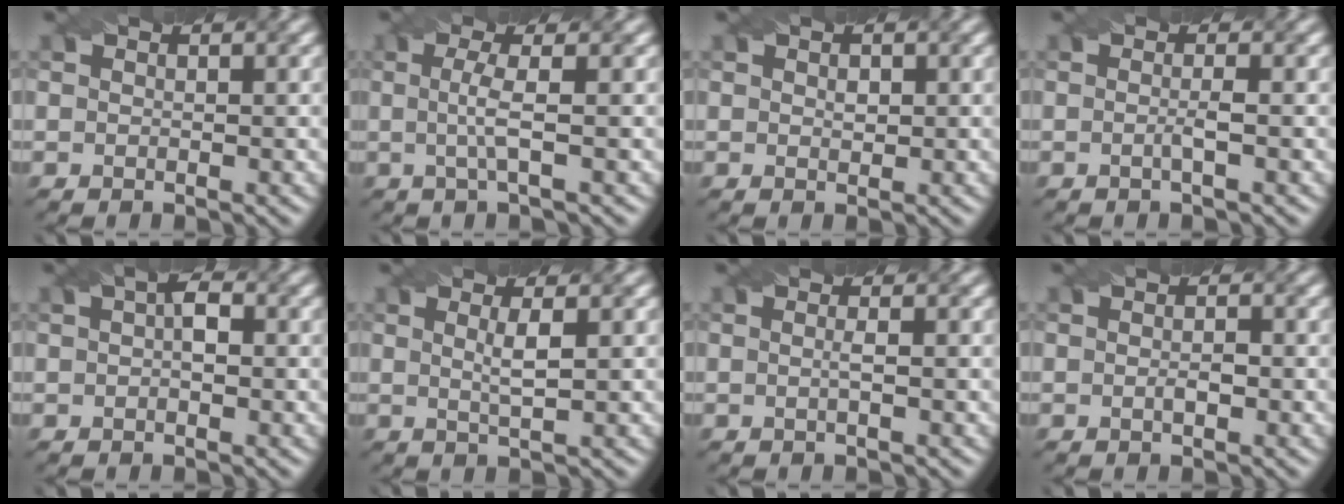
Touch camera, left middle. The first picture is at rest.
{"total": 2.7, "force": [-0.1, 0.5, 2.6], "torque": [-0.053, -0.001, -0.006]}
{"total": 0.8, "force": [0.2, 0.5, 0.6], "torque": [-0.010, 0.000, 0.005]}
{"total": 1.4, "force": [-0.3, 0.2, 1.3], "torque": [-0.024, -0.003, -0.008]}
{"total": 1.9, "force": [0.2, 0.9, 1.6], "torque": [-0.027, 0.007, 0.001]}
{"total": 2.1, "force": [0.4, 0.4, 2.0], "torque": [-0.037, 0.000, 0.004]}
{"total": 0.9, "force": [-0.2, 0.1, 0.9], "torque": [-0.018, 0.000, -0.006]}
{"total": 1.0, "force": [-0.4, 0.2, 0.9], "torque": [-0.019, 0.000, -0.005]}